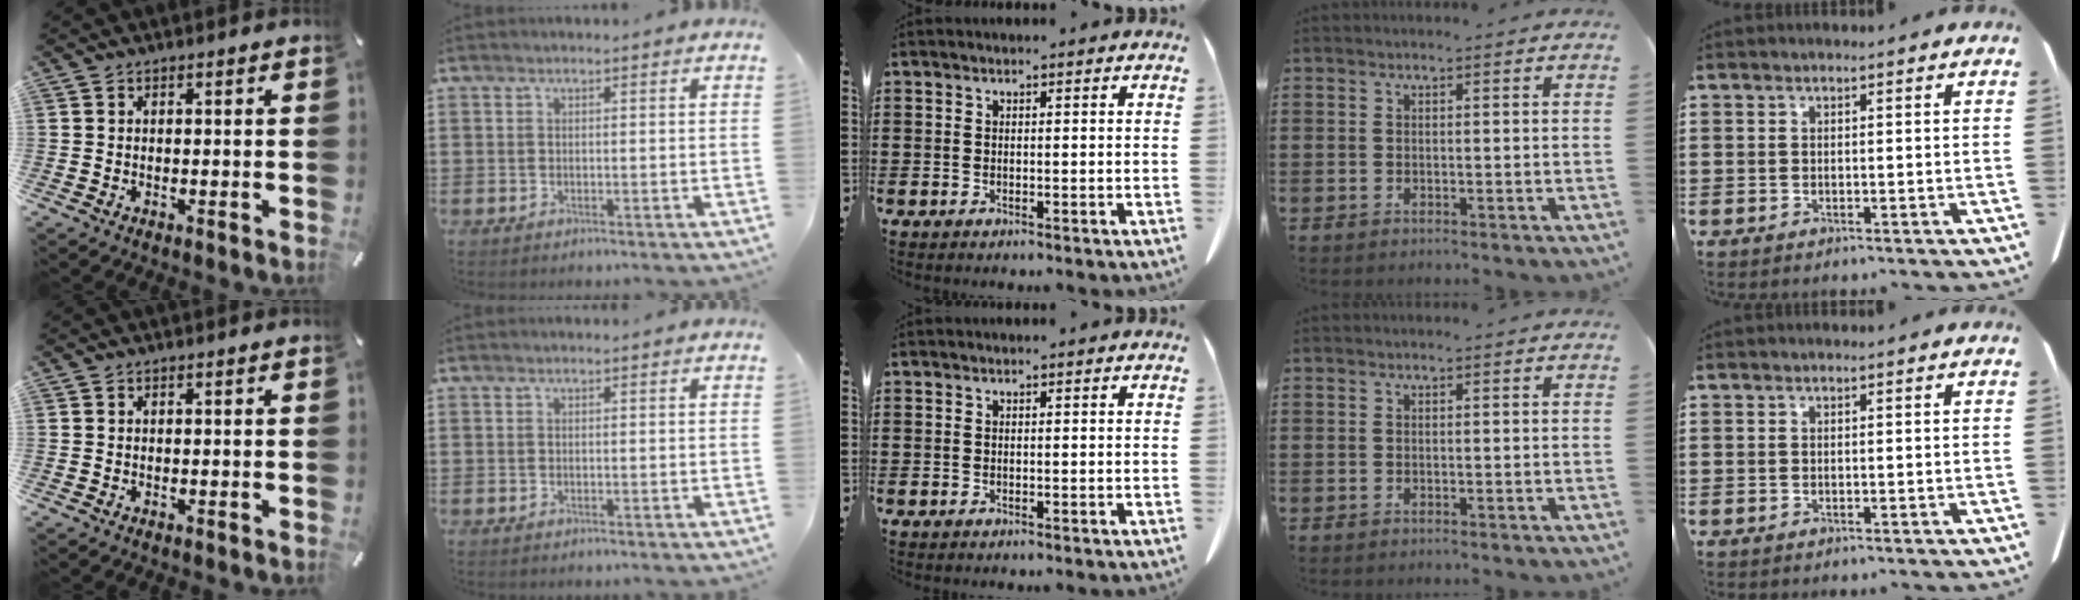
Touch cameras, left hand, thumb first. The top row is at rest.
{}